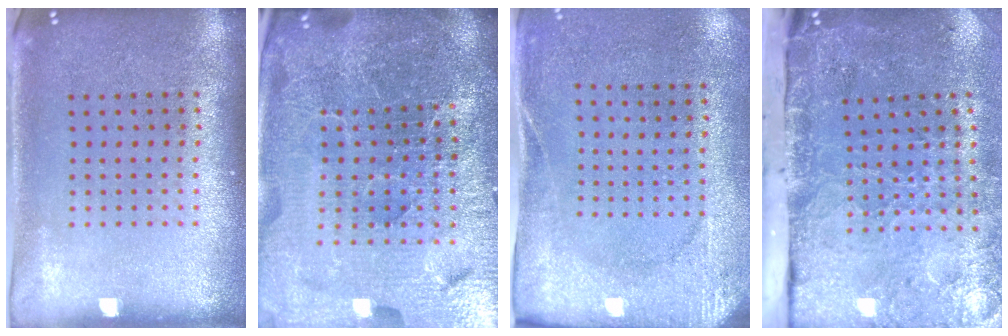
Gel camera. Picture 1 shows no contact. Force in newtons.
{"total": 6.5, "press": 5.8, "slide": 3.0}
{"total": 2.6, "press": 2.0, "slide": 1.6}
{"total": 4.9, "press": 3.6, "slide": 3.3}